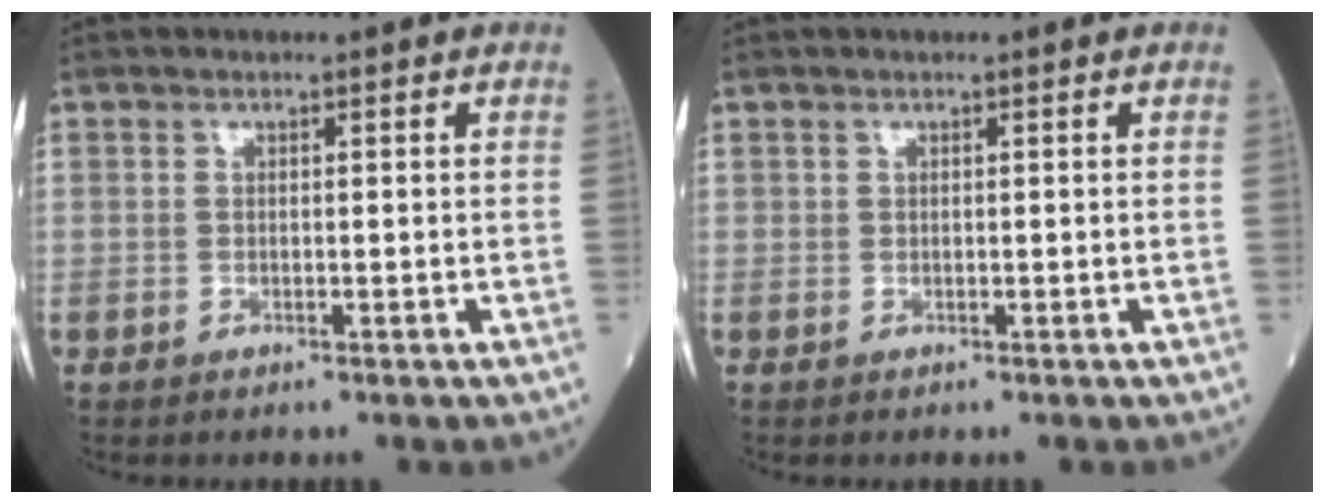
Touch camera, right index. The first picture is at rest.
{"total": 0.0}